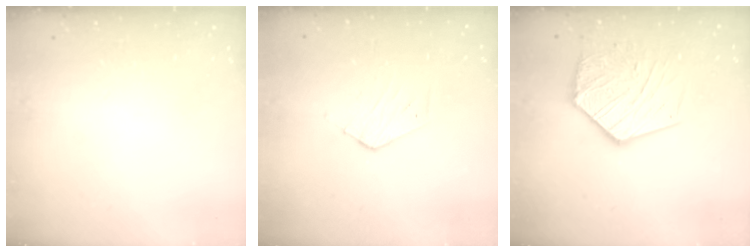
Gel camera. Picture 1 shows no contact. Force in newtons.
{"total": 3.3, "press": 3.3, "slide": 0.2}
{"total": 17.4, "press": 17.4, "slide": 1.7}